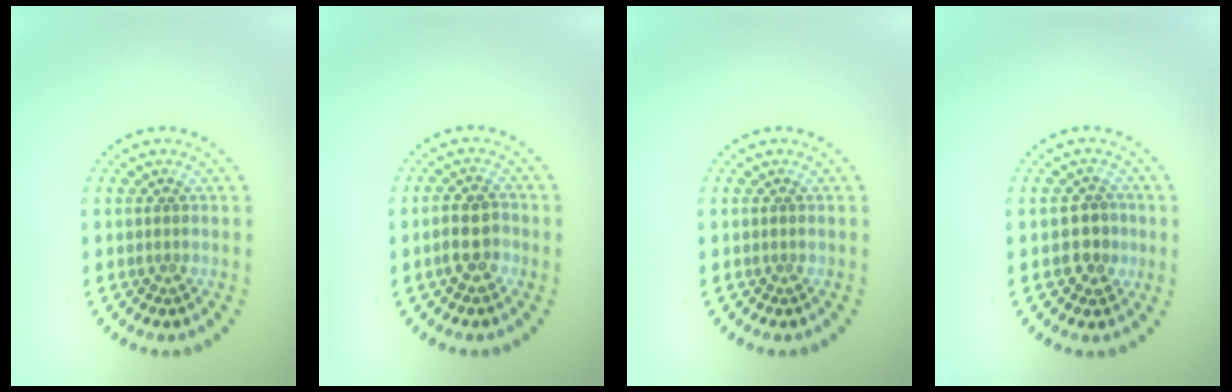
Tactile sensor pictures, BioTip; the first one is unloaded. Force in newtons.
{"total": 2.7, "press": 2.6, "slide": 0.7}
{"total": 0.0}
{"total": 2.4, "press": 2.3, "slide": 0.8}